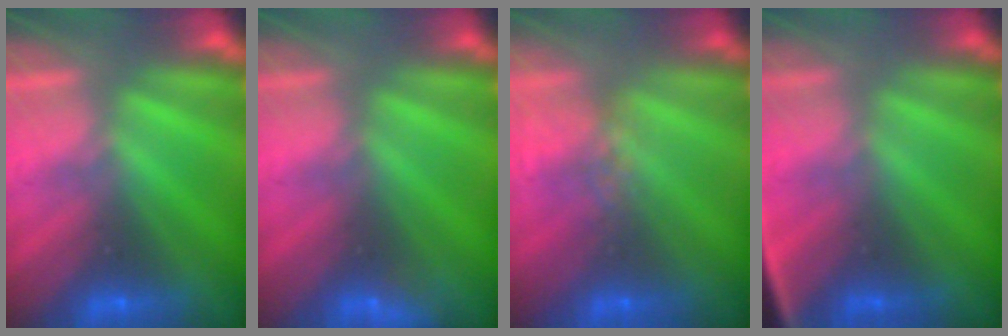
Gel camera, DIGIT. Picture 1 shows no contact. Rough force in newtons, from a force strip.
{"total": 2.9}
{"total": 4.2}
{"total": 2.7}